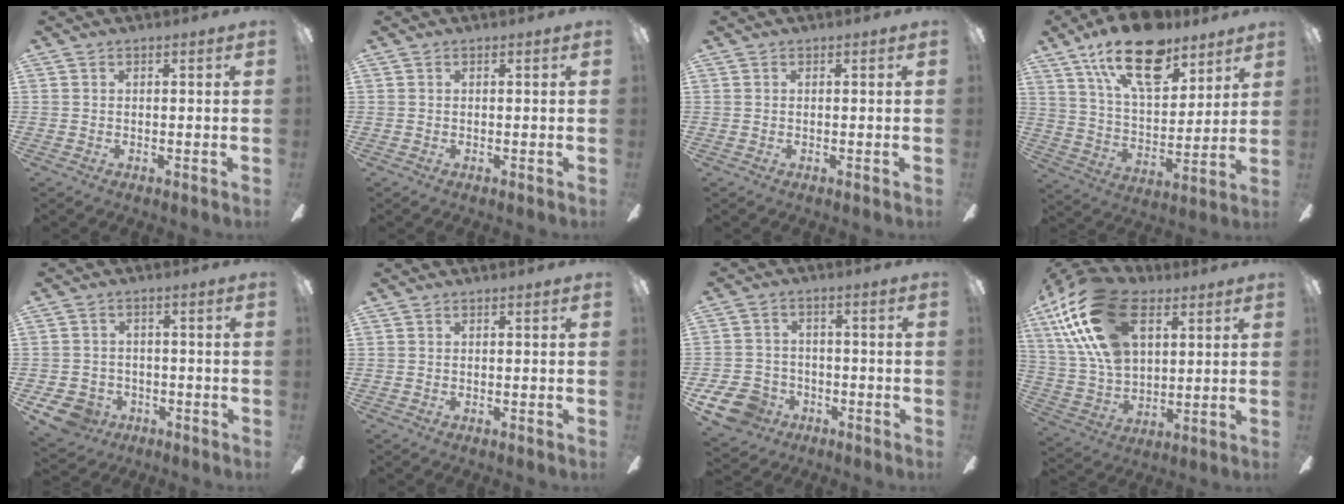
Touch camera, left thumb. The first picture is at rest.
{"total": 0.0}
{"total": 0.0}
{"total": 20.5, "force": [13.0, 9.6, 12.6], "torque": [-0.212, -0.059, 0.227]}
{"total": 6.3, "force": [-3.1, 4.9, 2.2], "torque": [-0.069, 0.018, -0.062]}
{"total": 0.0}
{"total": 9.2, "force": [-4.8, 7.1, 3.4], "torque": [-0.086, 0.028, -0.089]}
{"total": 23.4, "force": [10.4, 13.7, 15.9], "torque": [-0.339, -0.019, 0.182]}